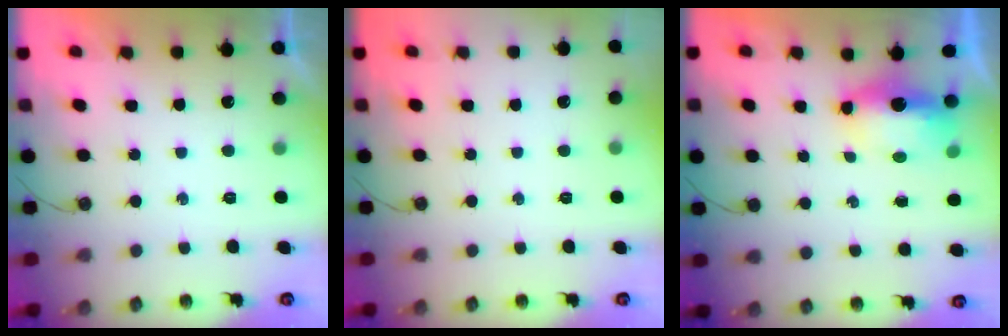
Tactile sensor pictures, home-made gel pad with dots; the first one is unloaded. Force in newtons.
{"total": 0.0}
{"total": 10.0, "press": 8.0, "slide": 6.1}